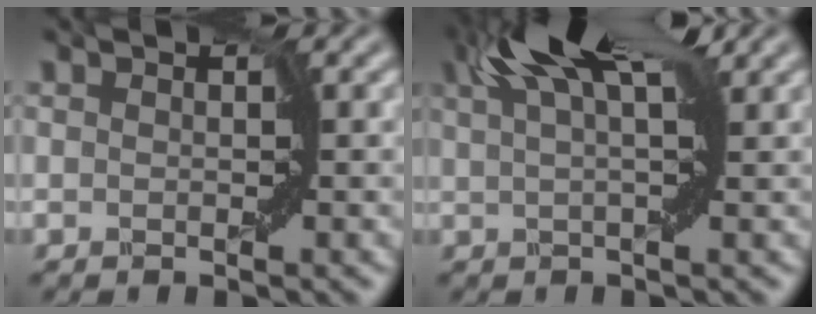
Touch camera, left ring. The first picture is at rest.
{"total": 7.2, "force": [3.8, 1.8, 5.8], "torque": [-0.086, 0.021, 0.053]}